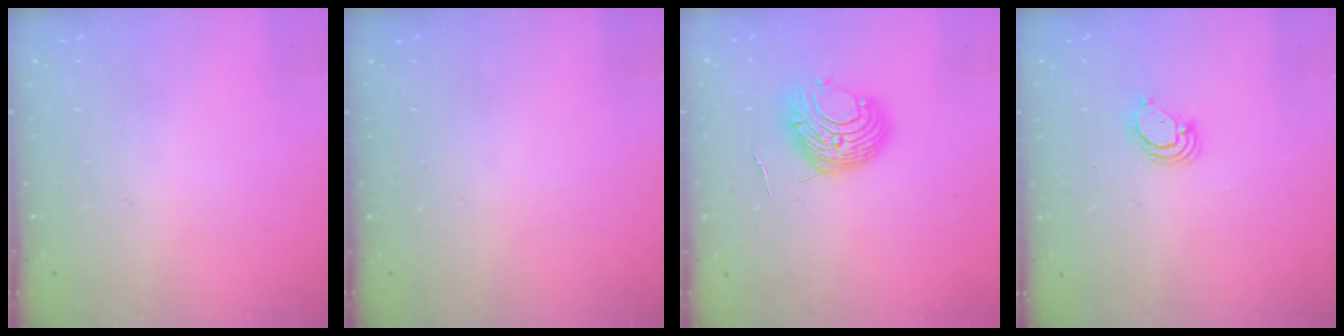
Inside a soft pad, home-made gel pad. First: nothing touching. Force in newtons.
{"total": 0.0}
{"total": 10.2, "press": 10.2, "slide": 0.8}
{"total": 3.5, "press": 3.5, "slide": 0.1}